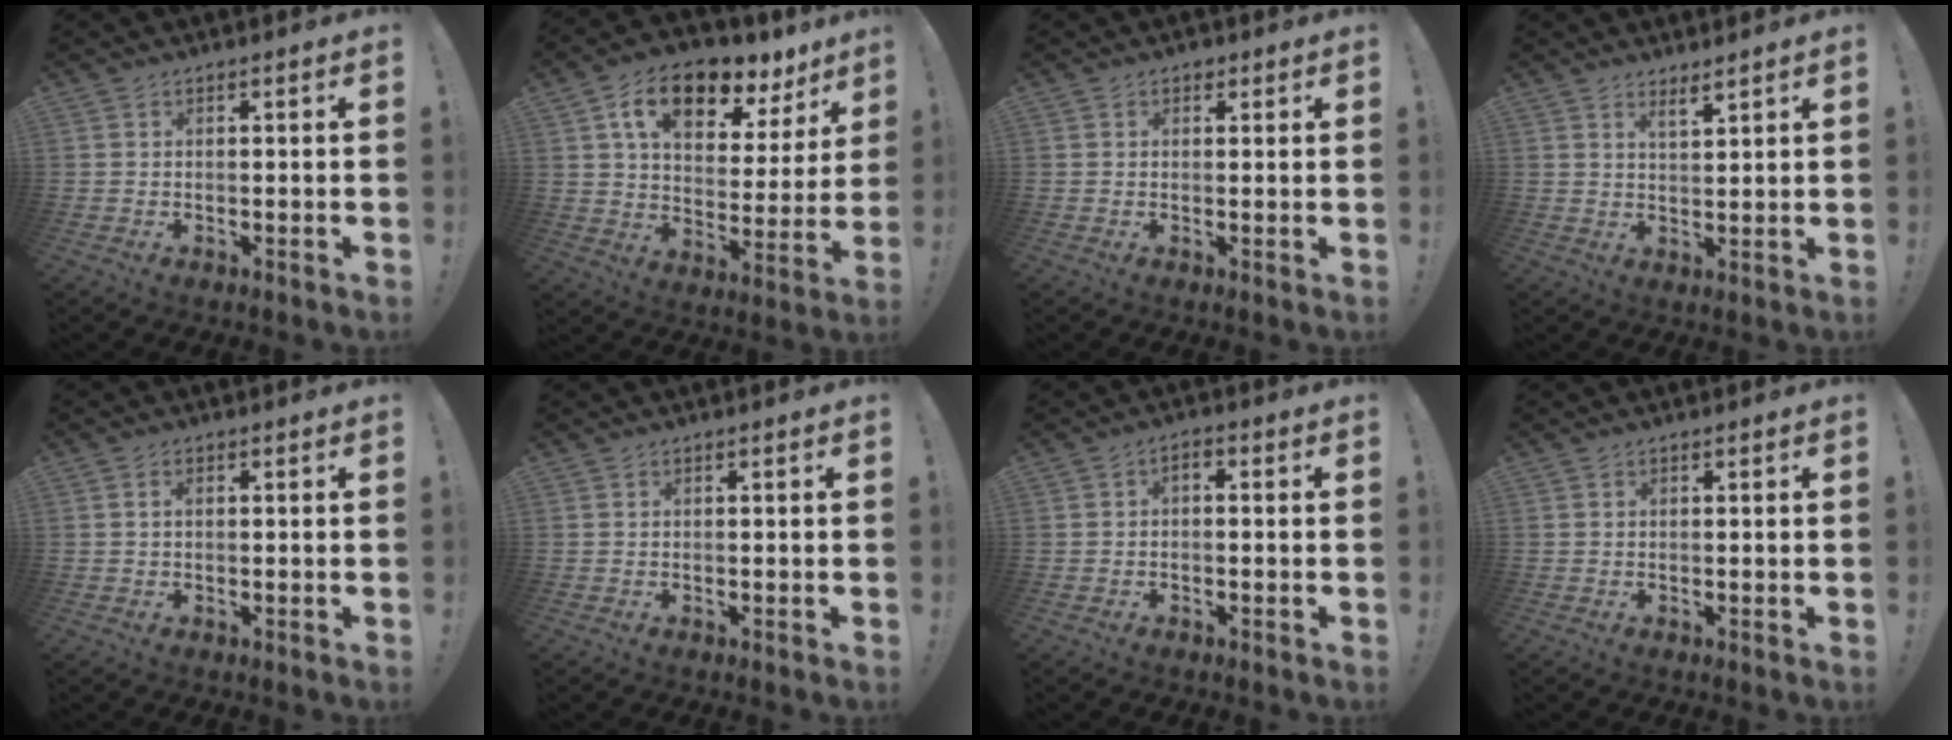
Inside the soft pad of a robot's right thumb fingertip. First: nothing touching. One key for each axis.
{"total": 16.1, "fx": 9.2, "fy": 8.8, "fz": 9.9, "tx": -0.157, "ty": -0.043, "tz": 0.161}
{"total": 1.5, "fx": 0.9, "fy": 1.0, "fz": 0.6, "tx": 0.004, "ty": -0.005, "tz": 0.014}
{"total": 3.5, "fx": 3.1, "fy": 0.3, "fz": 1.6, "tx": -0.020, "ty": -0.023, "tz": 0.050}
{"total": 1.2, "fx": 0.3, "fy": 0.7, "fz": 0.9, "tx": -0.019, "ty": 0.004, "tz": 0.005}
{"total": 0.0}
{"total": 1.7, "fx": -1.0, "fy": 0.8, "fz": 1.1, "tx": -0.023, "ty": 0.009, "tz": -0.017}
{"total": 0.0}